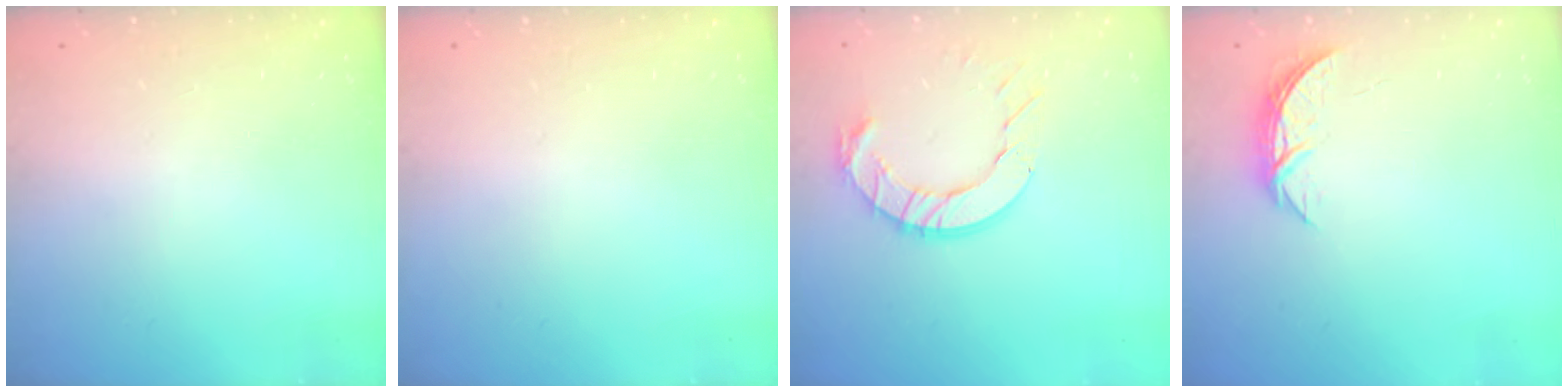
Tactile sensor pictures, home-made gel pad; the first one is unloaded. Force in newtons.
{"total": 0.0}
{"total": 11.0, "press": 10.9, "slide": 1.1}
{"total": 5.2, "press": 5.2, "slide": 0.6}